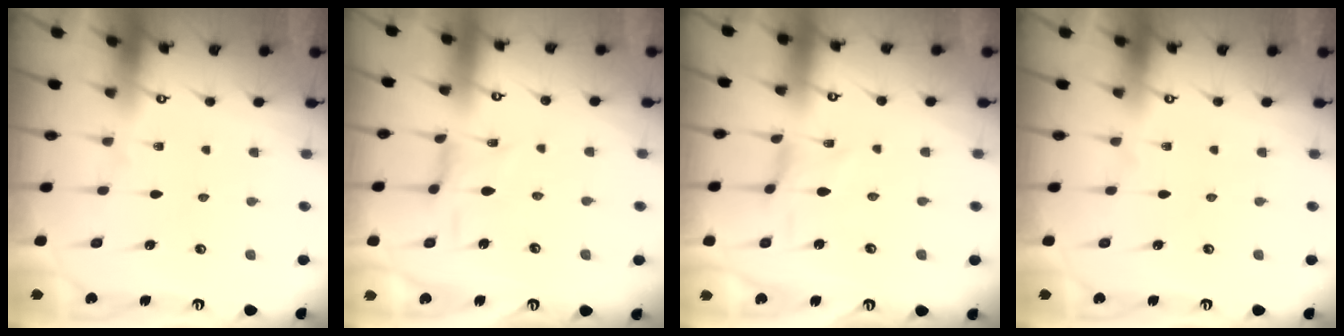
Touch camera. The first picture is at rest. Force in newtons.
{"total": 3.1, "press": 3.0, "slide": 0.5}
{"total": 0.0}
{"total": 0.0}